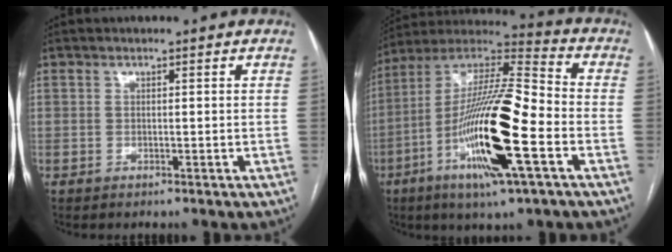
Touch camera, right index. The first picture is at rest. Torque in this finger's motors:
{"motor_torque": [2.14, 0.00, 0.64, 0.18]}